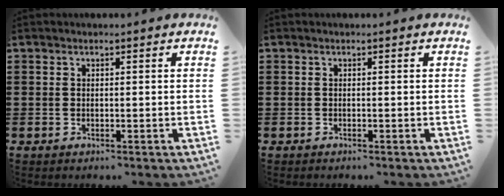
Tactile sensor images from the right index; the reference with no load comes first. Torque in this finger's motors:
{"motor_torque": [-0.05, -0.07, 0.00, -0.01]}